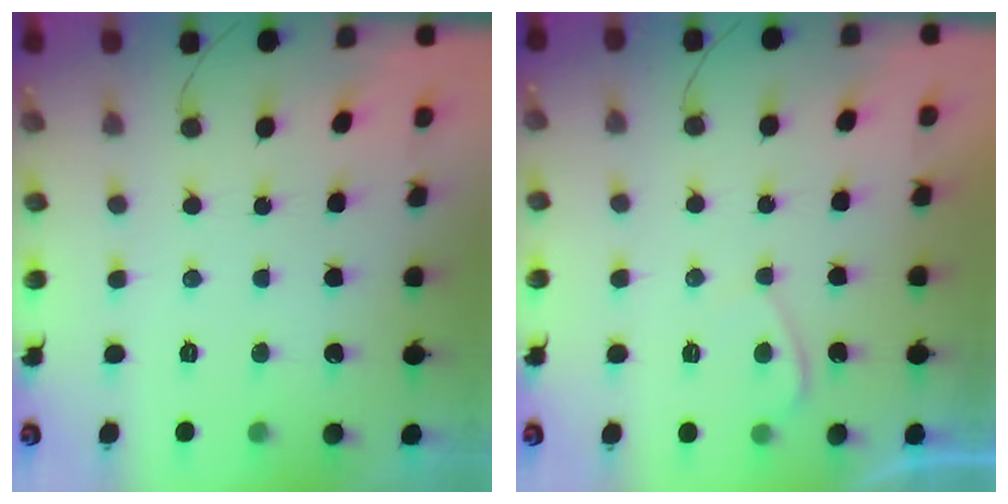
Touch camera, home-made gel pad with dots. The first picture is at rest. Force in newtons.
{"total": 1.0, "press": 0.8, "slide": 0.6}